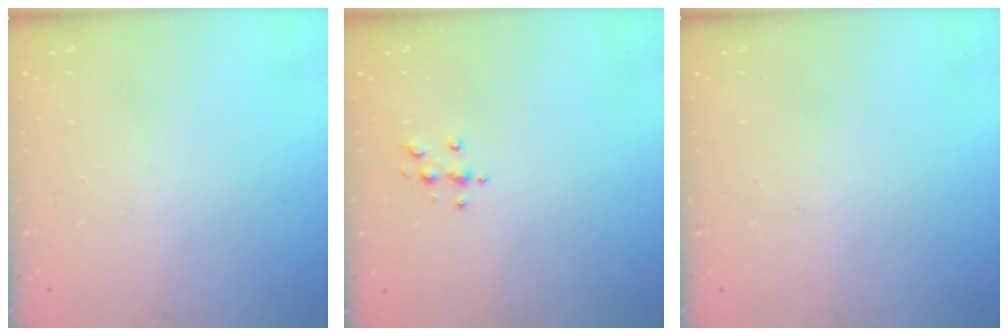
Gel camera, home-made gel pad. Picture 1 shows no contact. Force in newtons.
{"total": 3.9, "press": 3.8, "slide": 0.5}
{"total": 0.0}